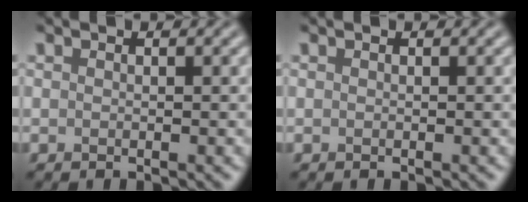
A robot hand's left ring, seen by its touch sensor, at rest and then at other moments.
{"total": 0.0}